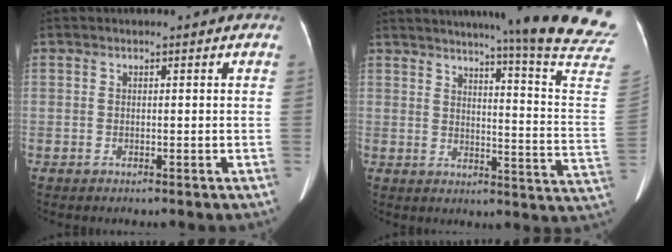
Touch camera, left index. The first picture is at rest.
{"total": 22.6, "force": [19.3, -2.7, 11.4], "torque": [-0.162, -0.107, 0.225]}